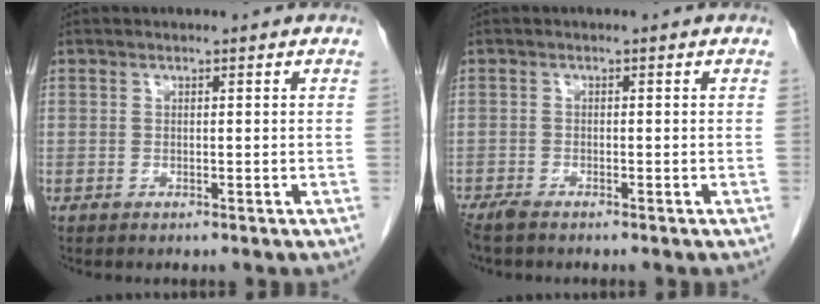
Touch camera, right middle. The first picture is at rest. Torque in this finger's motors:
{"motor_torque": [0.24, -0.13, 0.05, 0.02]}